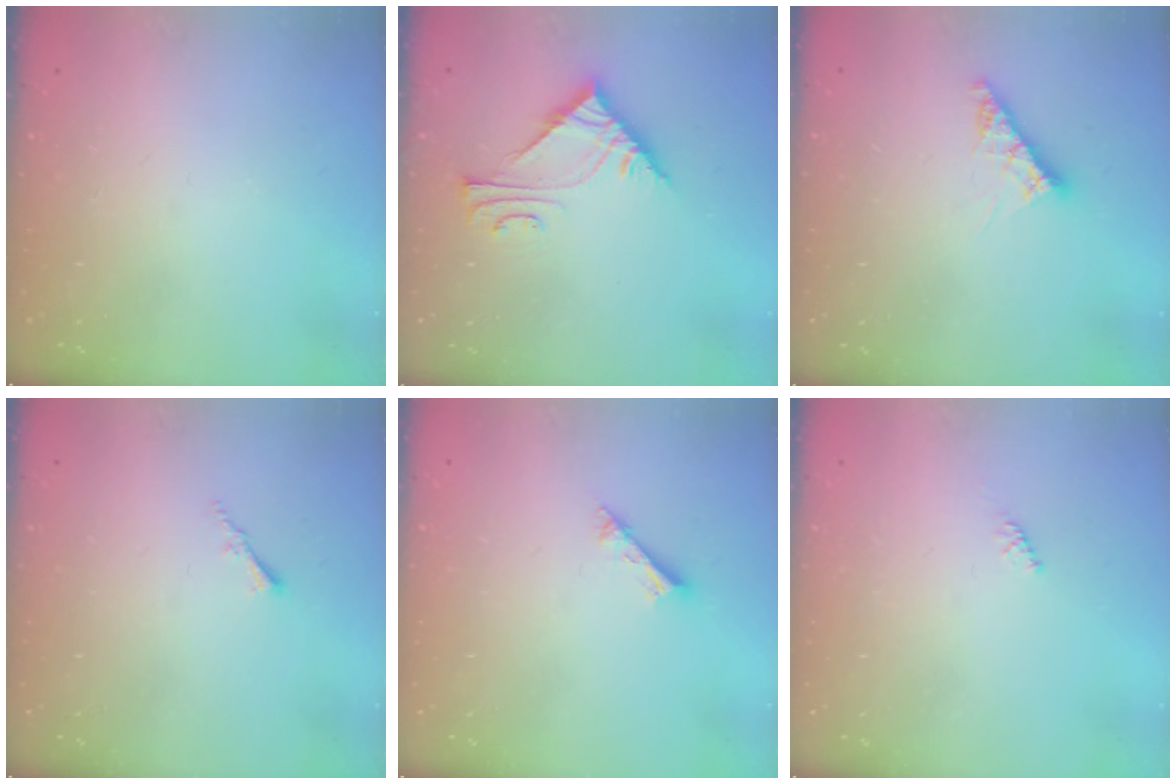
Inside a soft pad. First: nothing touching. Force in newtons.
{"total": 7.3, "press": 7.3, "slide": 0.5}
{"total": 7.9, "press": 7.8, "slide": 0.6}
{"total": 1.5, "press": 1.5, "slide": 0.4}
{"total": 2.6, "press": 2.6, "slide": 0.1}
{"total": 1.6, "press": 1.5, "slide": 0.4}